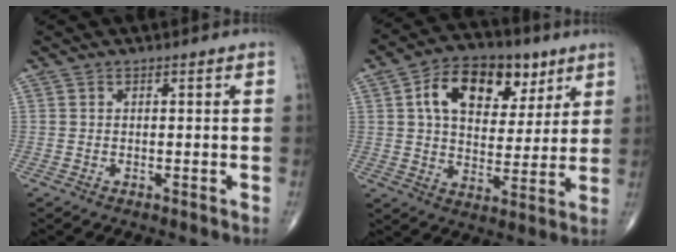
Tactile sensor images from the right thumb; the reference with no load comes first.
{"total": 16.2, "force": [6.5, 10.2, 10.8], "torque": [-0.137, -0.007, 0.108]}